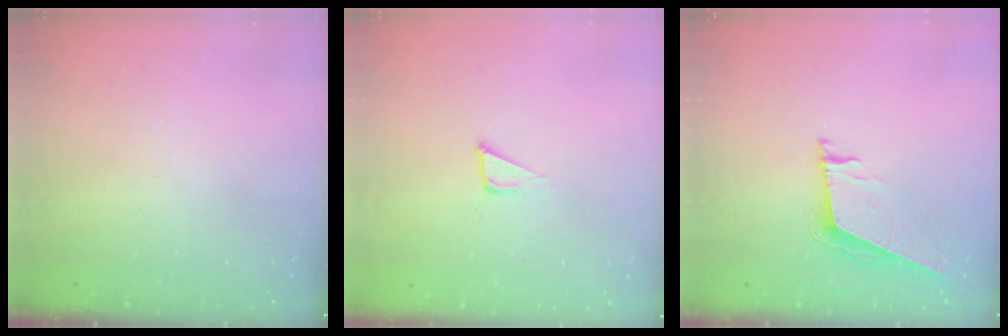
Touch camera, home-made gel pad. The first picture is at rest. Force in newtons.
{"total": 3.6, "press": 3.5, "slide": 0.9}
{"total": 8.4, "press": 7.9, "slide": 2.9}